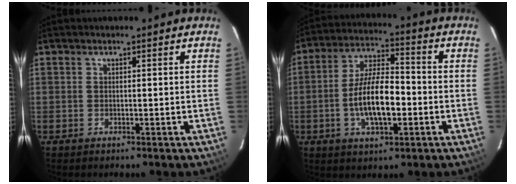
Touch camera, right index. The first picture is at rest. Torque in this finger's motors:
{"motor_torque": [1.16, -0.52, 0.64, 0.18]}